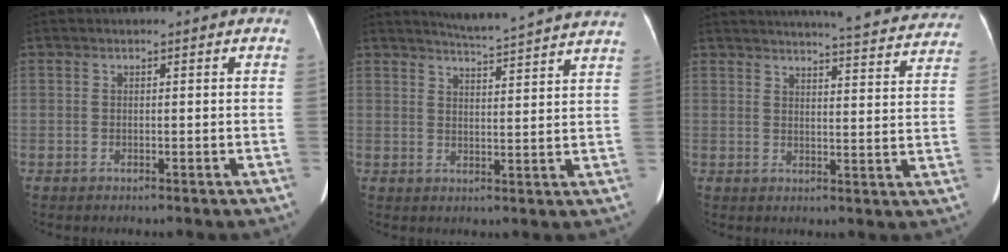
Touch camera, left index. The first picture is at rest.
{"total": 14.8, "force": [14.0, -0.5, 4.7], "torque": [-0.080, -0.026, 0.170]}
{"total": 23.6, "force": [22.2, 2.7, 7.4], "torque": [-0.099, -0.050, 0.251]}